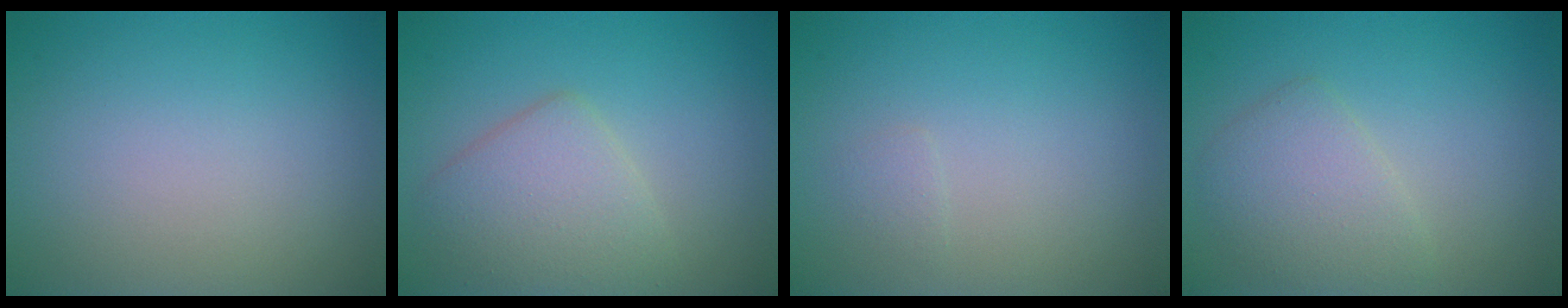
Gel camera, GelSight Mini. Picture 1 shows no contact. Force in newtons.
{"total": 4.2, "press": 4.2, "slide": 0.1}
{"total": 0.6, "press": 0.6, "slide": 0.1}
{"total": 2.9, "press": 2.9, "slide": 0.2}